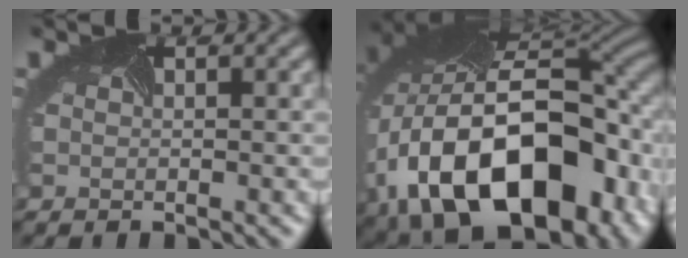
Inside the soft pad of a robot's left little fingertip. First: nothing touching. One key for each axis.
{"total": 18.6, "fx": -3.9, "fy": 12.3, "fz": 13.4, "tx": -0.264, "ty": -0.028, "tz": -0.042}